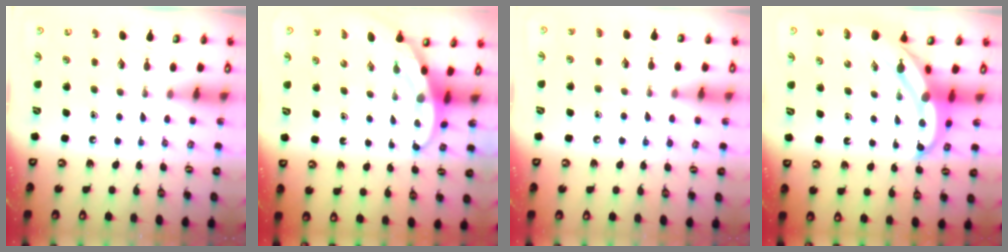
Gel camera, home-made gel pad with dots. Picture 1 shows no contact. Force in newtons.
{"total": 3.2, "press": 3.2, "slide": 0.2}
{"total": 7.0, "press": 7.0, "slide": 0.9}
{"total": 6.4, "press": 6.3, "slide": 0.8}